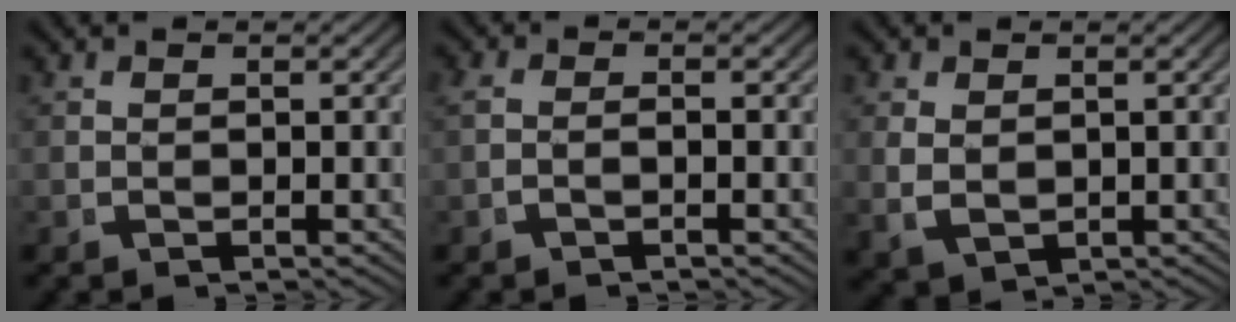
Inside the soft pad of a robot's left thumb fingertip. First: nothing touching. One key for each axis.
{"total": 1.1, "fx": -0.5, "fy": 0.6, "fz": 0.7, "tx": -0.023, "ty": 0.001, "tz": -0.010}
{"total": 2.6, "fx": 0.1, "fy": 2.0, "fz": 1.7, "tx": -0.047, "ty": -0.018, "tz": 0.023}